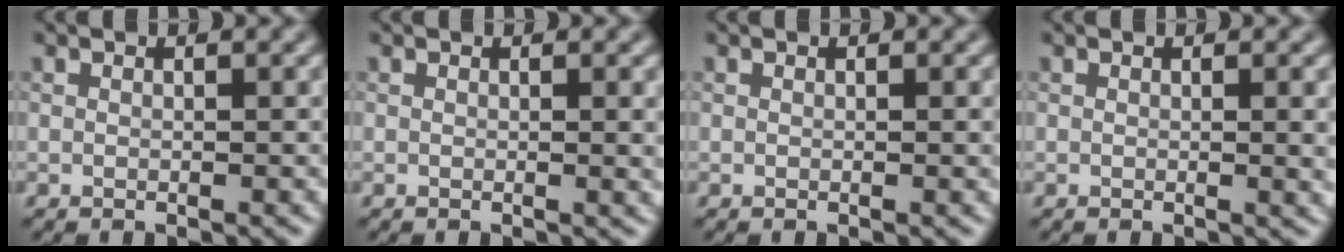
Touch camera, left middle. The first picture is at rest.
{"total": 1.5, "force": [0.2, 0.5, 1.3], "torque": [-0.010, 0.003, 0.003]}
{"total": 0.6, "force": [0.0, 0.2, 0.5], "torque": [-0.002, 0.003, 0.001]}
{"total": 2.2, "force": [0.2, 0.7, 2.0], "torque": [-0.016, 0.003, 0.005]}